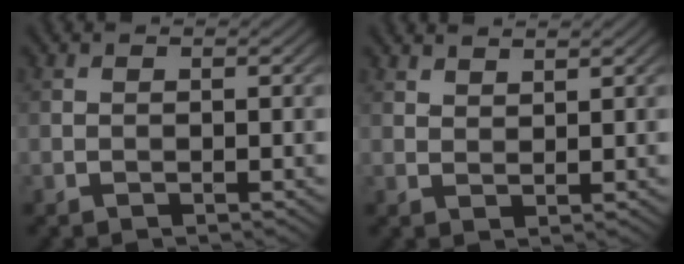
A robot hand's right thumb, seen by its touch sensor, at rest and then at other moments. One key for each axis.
{"total": 1.8, "fx": 1.6, "fy": 0.5, "fz": 0.6, "tx": -0.016, "ty": -0.003, "tz": 0.037}